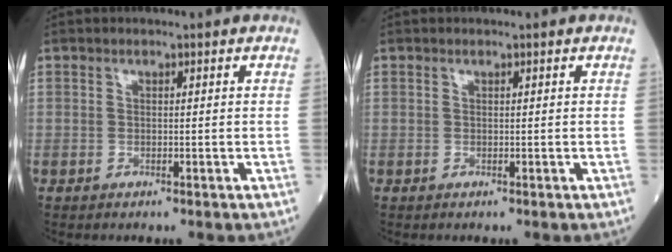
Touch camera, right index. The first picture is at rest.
{"total": 0.0}